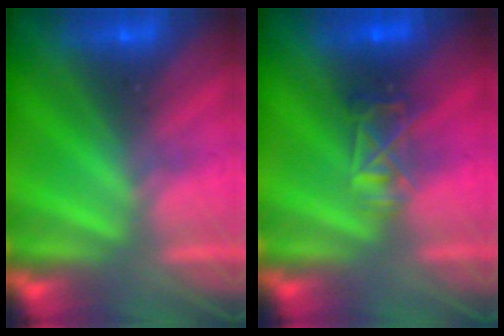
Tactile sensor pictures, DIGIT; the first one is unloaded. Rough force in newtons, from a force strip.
{"total": 2.9}